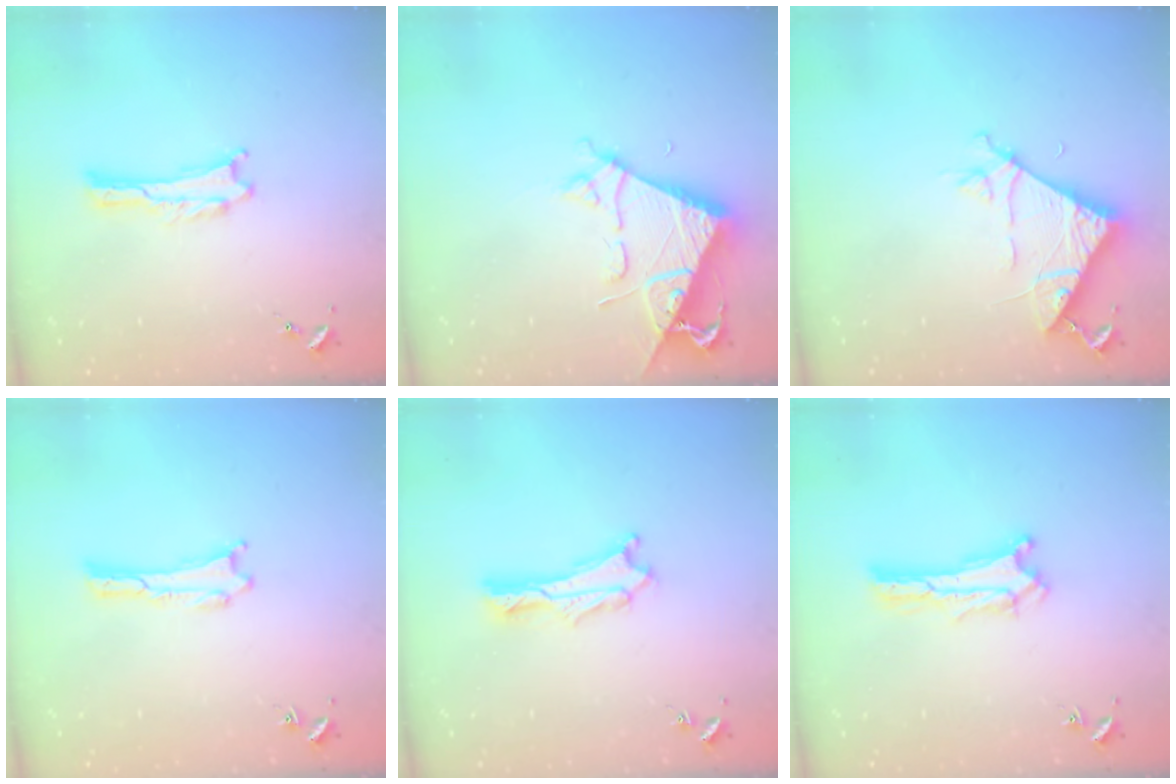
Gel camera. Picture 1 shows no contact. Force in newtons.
{"total": 7.3, "press": 7.3, "slide": 0.6}
{"total": 7.3, "press": 7.3, "slide": 0.6}
{"total": 0.0}
{"total": 1.9, "press": 1.9, "slide": 0.2}
{"total": 0.9, "press": 0.9, "slide": 0.2}